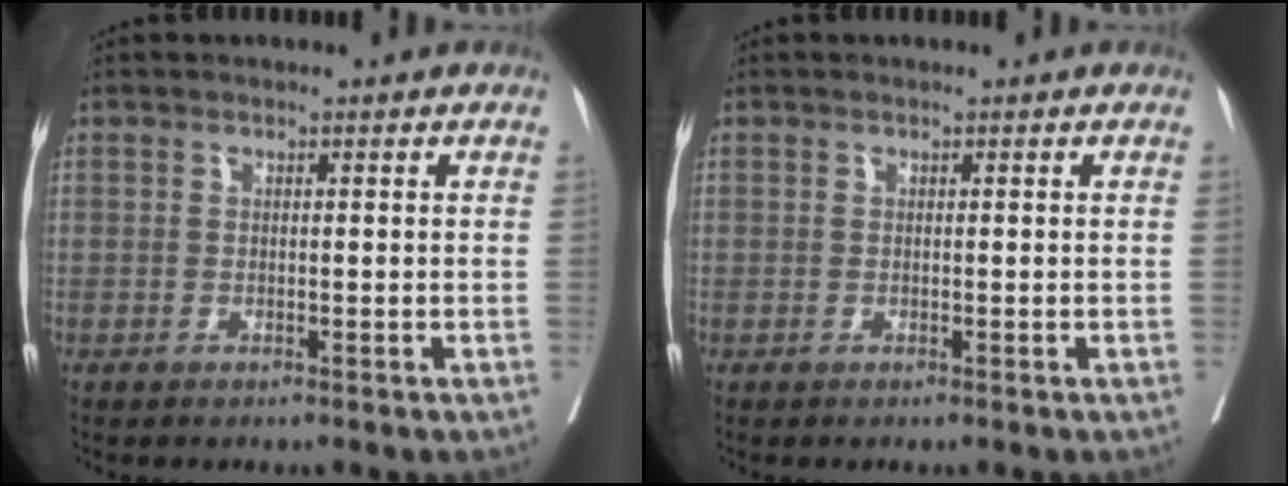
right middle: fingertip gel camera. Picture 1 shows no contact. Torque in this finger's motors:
{"motor_torque": [0.00, 0.00, 0.00, -0.01]}